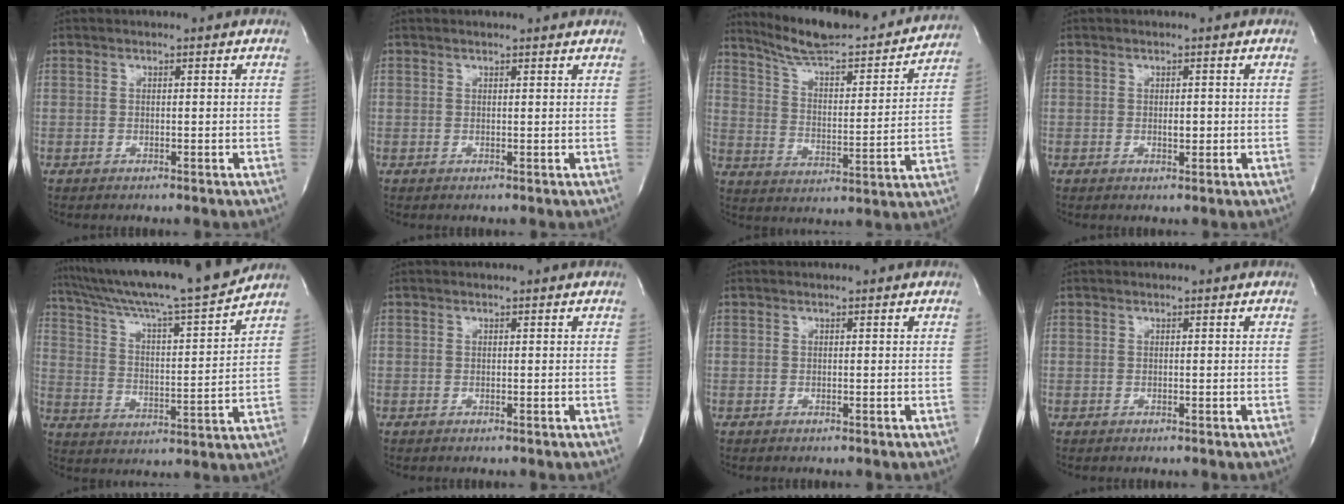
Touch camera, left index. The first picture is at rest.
{"total": 1.9, "force": [1.8, 0.2, 0.6], "torque": [-0.011, 0.010, 0.015]}
{"total": 21.5, "force": [19.2, 3.4, 9.1], "torque": [-0.133, -0.017, 0.268]}
{"total": 1.3, "force": [-0.9, 0.4, 0.8], "torque": [-0.013, -0.006, -0.012]}
{"total": 19.6, "force": [17.3, -0.9, 9.1], "torque": [-0.156, -0.024, 0.270]}
{"total": 0.0}
{"total": 0.0}
{"total": 0.0}